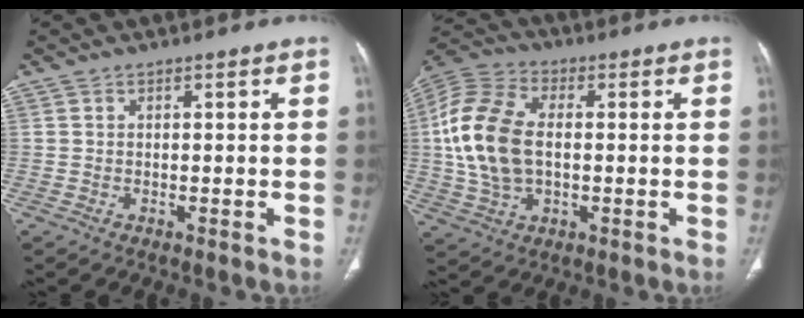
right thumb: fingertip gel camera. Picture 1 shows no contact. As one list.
[{"total": 16.3, "force": [0.5, 10.0, 12.9], "torque": [-0.273, 0.015, 0.008]}]